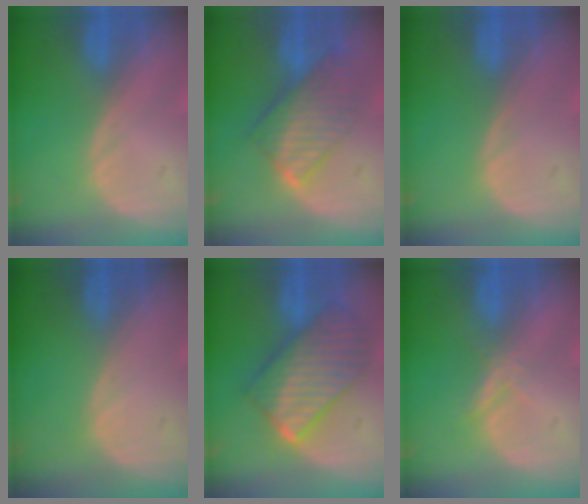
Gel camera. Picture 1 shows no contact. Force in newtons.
{"total": 8.3, "press": 7.1, "slide": 4.1}
{"total": 0.0}
{"total": 0.0}
{"total": 9.6, "press": 9.6, "slide": 0.9}
{"total": 1.7, "press": 1.7, "slide": 0.1}